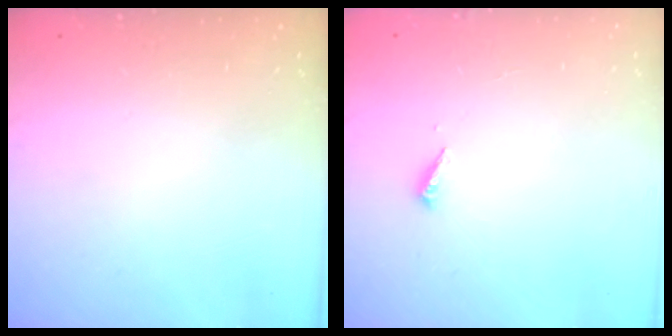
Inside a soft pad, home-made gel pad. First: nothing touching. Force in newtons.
{"total": 2.0, "press": 2.0, "slide": 0.2}